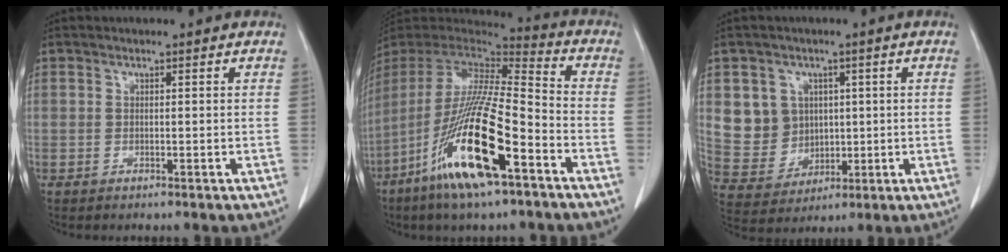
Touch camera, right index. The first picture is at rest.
{"total": 21.8, "force": [-10.5, 3.2, 18.9], "torque": [-0.396, -0.048, -0.198]}
{"total": 7.5, "force": [2.0, 7.0, 1.7], "torque": [-0.039, 0.018, 0.050]}